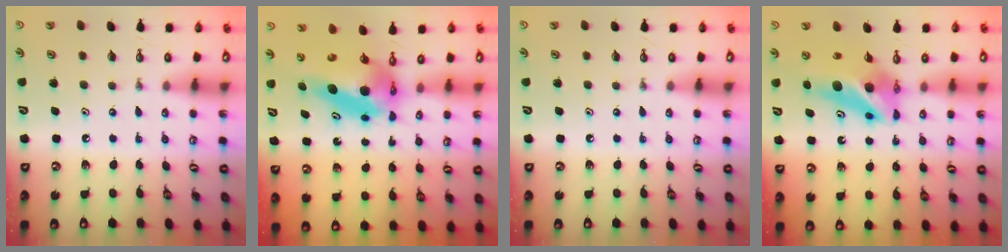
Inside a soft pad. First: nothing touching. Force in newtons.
{"total": 7.2, "press": 7.2, "slide": 0.3}
{"total": 0.0}
{"total": 11.4, "press": 11.4, "slide": 1.0}